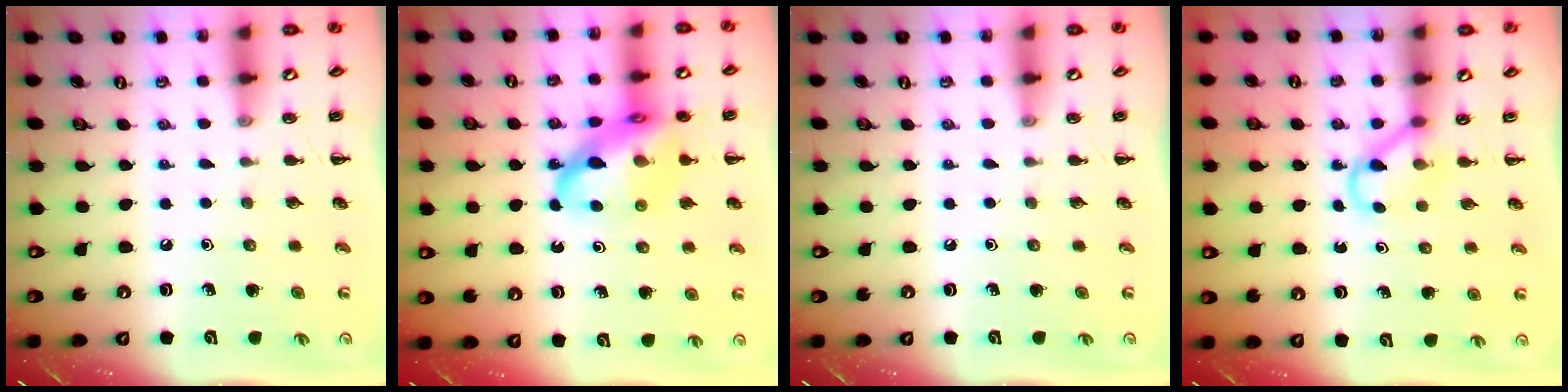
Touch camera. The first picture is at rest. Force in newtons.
{"total": 18.3, "press": 18.0, "slide": 3.6}
{"total": 0.0}
{"total": 2.9, "press": 2.8, "slide": 0.9}